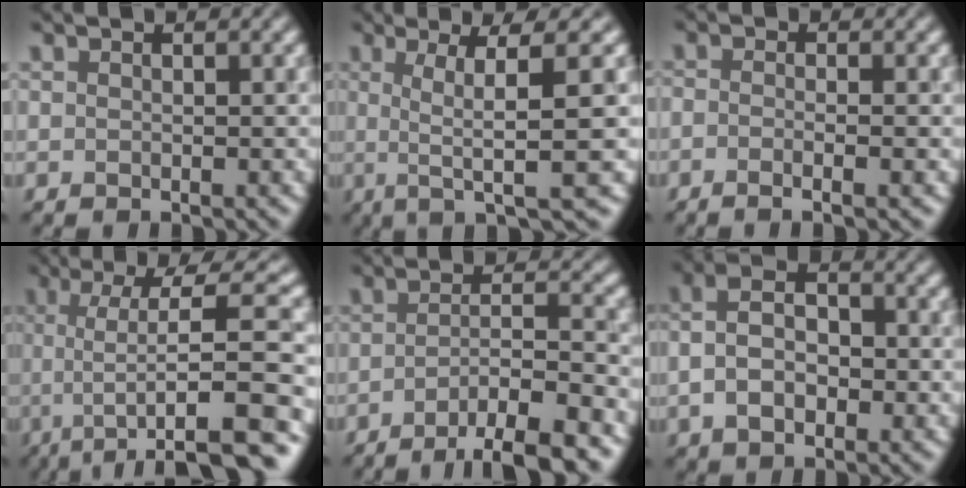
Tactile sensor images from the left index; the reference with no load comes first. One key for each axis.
{"total": 6.5, "fx": 0.2, "fy": 0.7, "fz": 6.5, "tx": -0.101, "ty": 0.018, "tz": 0.014}
{"total": 2.1, "fx": -1.1, "fy": 0.7, "fz": 1.7, "tx": -0.009, "ty": 0.003, "tz": -0.021}
{"total": 11.5, "fx": -2.2, "fy": 2.9, "fz": 10.9, "tx": -0.146, "ty": 0.027, "tz": -0.025}
{"total": 7.4, "fx": -4.5, "fy": 1.3, "fz": 5.7, "tx": -0.071, "ty": 0.019, "tz": -0.058}
{"total": 4.5, "fx": -0.6, "fy": 2.7, "fz": 3.6, "tx": -0.073, "ty": 0.020, "tz": -0.006}